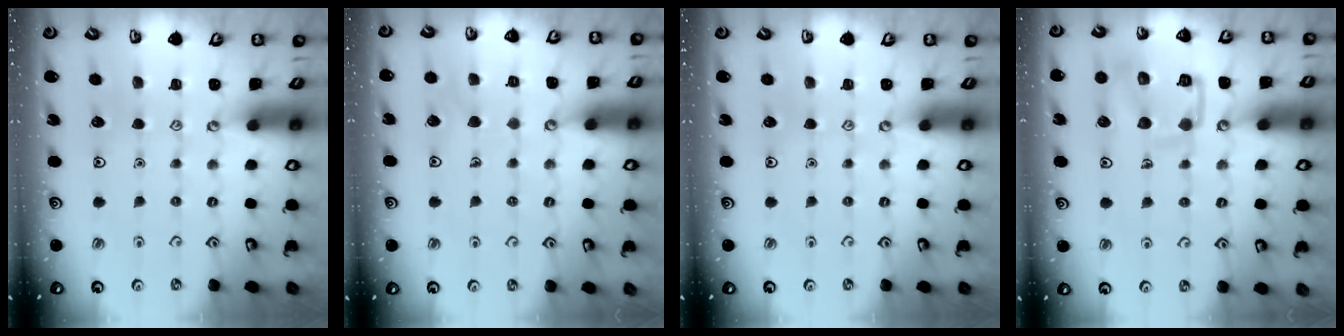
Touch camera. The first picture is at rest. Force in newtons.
{"total": 5.9, "press": 5.9, "slide": 0.5}
{"total": 0.0}
{"total": 13.2, "press": 13.1, "slide": 1.4}